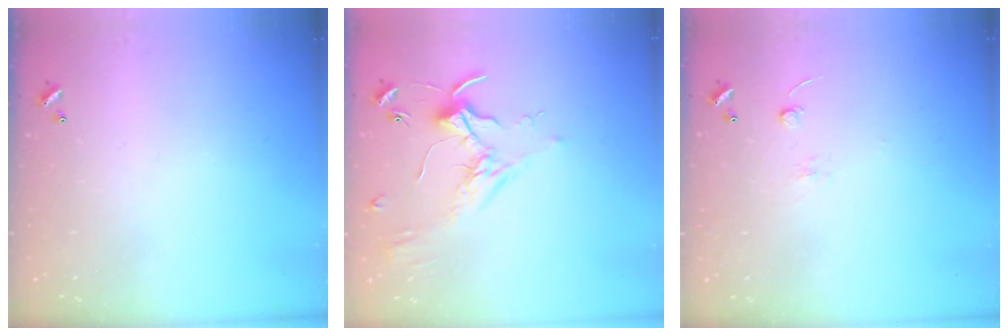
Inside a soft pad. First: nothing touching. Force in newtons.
{"total": 1.6, "press": 1.6, "slide": 0.4}
{"total": 2.5, "press": 2.4, "slide": 0.8}